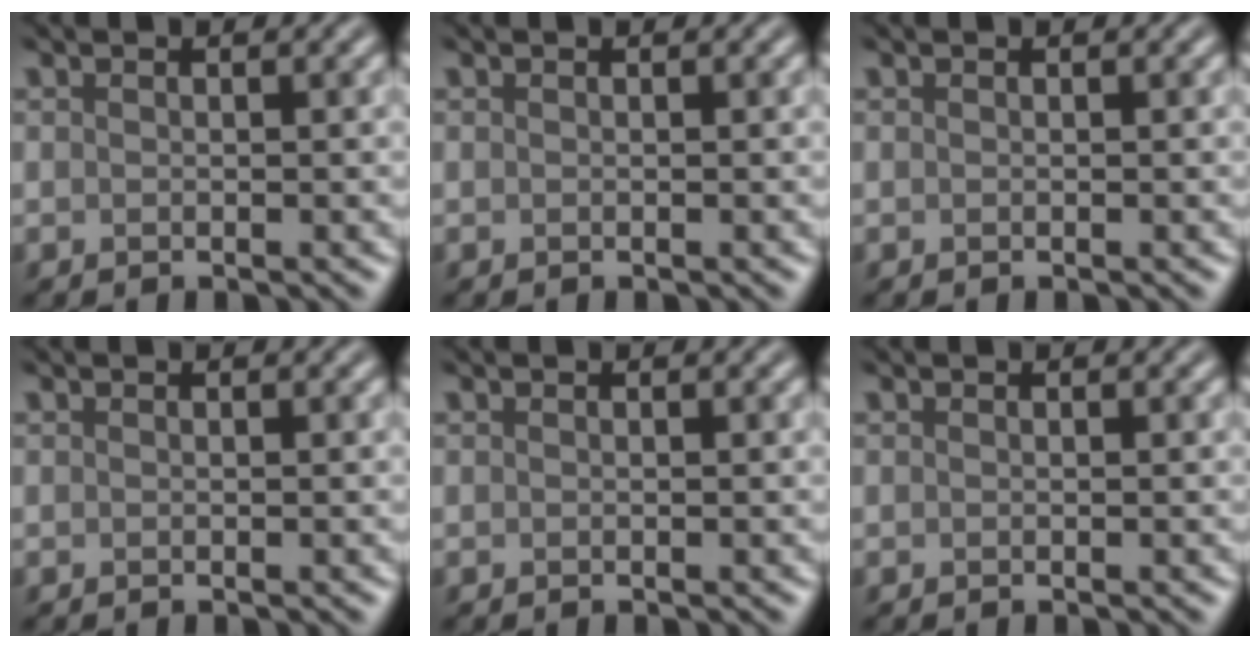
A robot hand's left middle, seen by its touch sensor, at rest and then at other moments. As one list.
[{"total": 0.0}, {"total": 0.0}, {"total": 0.0}, {"total": 0.0}, {"total": 0.0}]